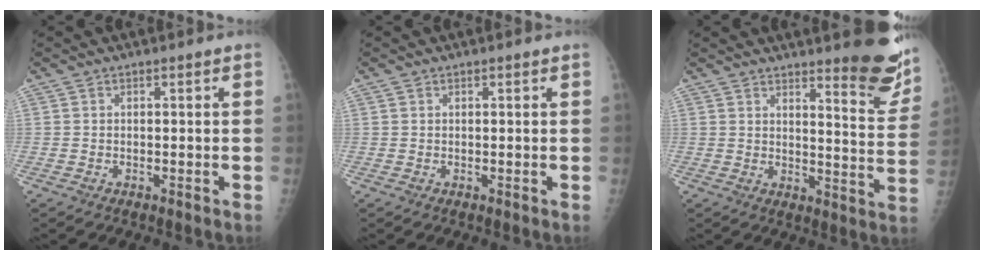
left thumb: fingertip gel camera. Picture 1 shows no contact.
{"total": 0.0}
{"total": 13.3, "force": [10.0, 2.8, 8.3], "torque": [-0.069, -0.082, 0.120]}